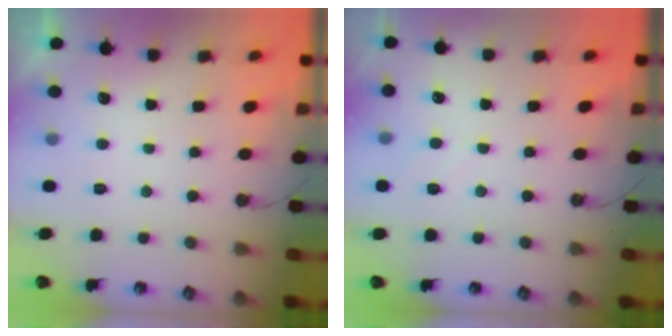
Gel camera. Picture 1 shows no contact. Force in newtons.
{"total": 5.1, "press": 5.0, "slide": 0.7}